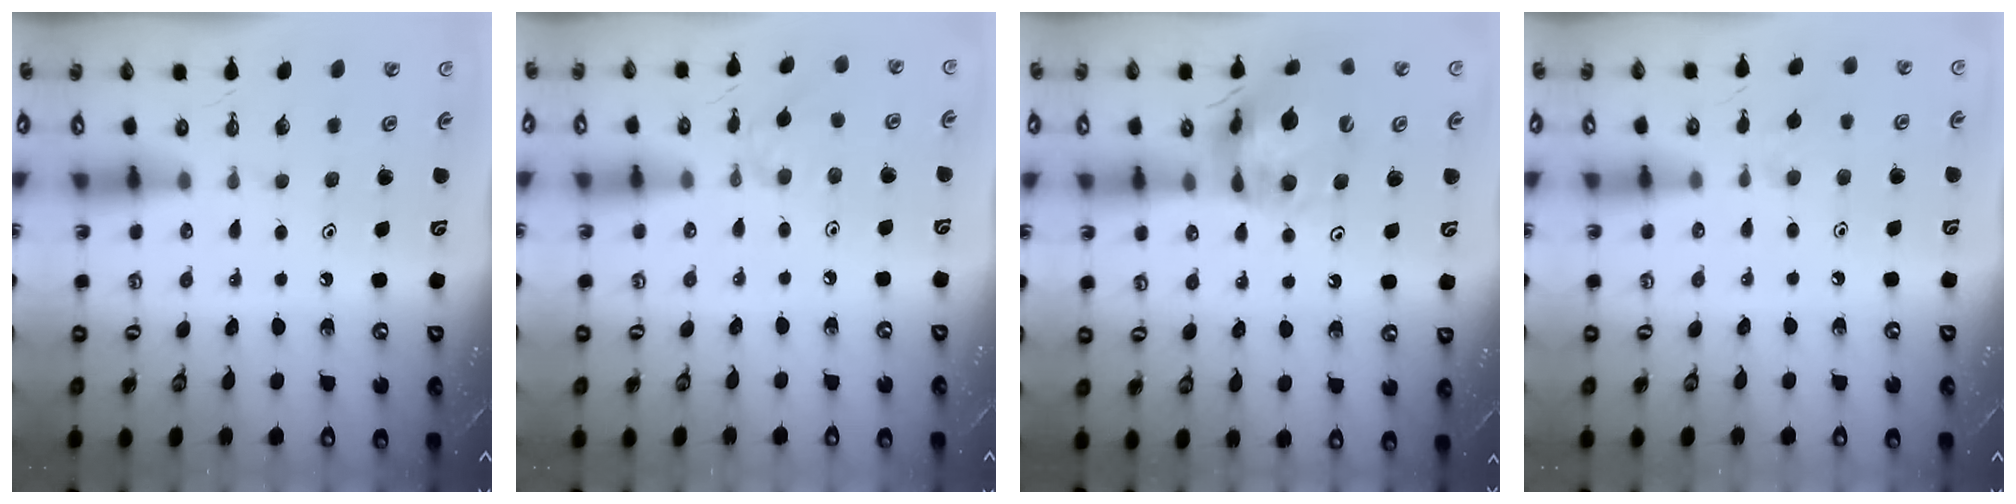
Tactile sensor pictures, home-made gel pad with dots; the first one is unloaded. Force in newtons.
{"total": 2.8, "press": 2.7, "slide": 0.6}
{"total": 15.4, "press": 15.3, "slide": 1.5}
{"total": 5.7, "press": 5.6, "slide": 0.8}